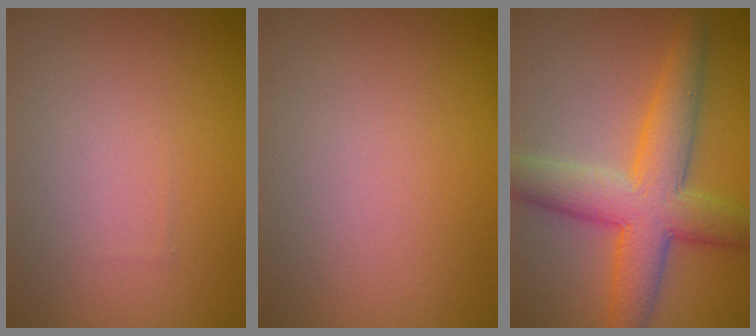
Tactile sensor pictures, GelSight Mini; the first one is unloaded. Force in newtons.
{"total": 0.0}
{"total": 7.8, "press": 7.8, "slide": 0.2}